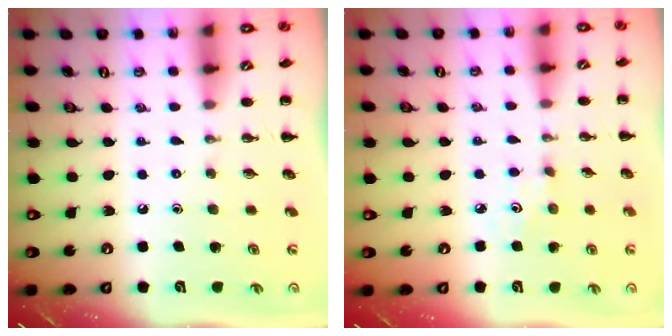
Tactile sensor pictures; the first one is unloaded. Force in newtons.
{"total": 2.8, "press": 2.7, "slide": 0.8}